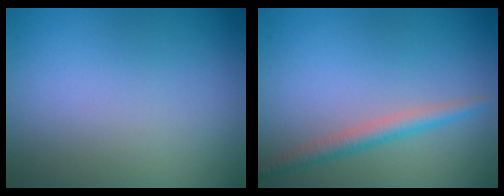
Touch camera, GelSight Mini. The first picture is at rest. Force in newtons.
{"total": 2.2, "press": 2.1, "slide": 0.0}